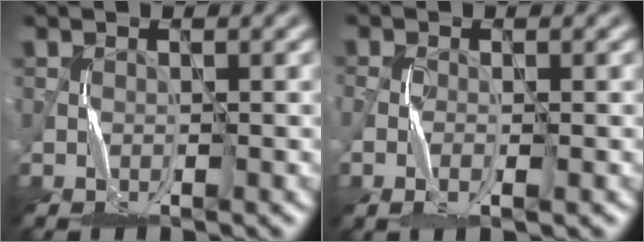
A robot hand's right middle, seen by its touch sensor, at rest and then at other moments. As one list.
[{"total": 1.9, "force": [-0.5, 0.8, 1.7], "torque": [-0.037, -0.005, -0.013]}]